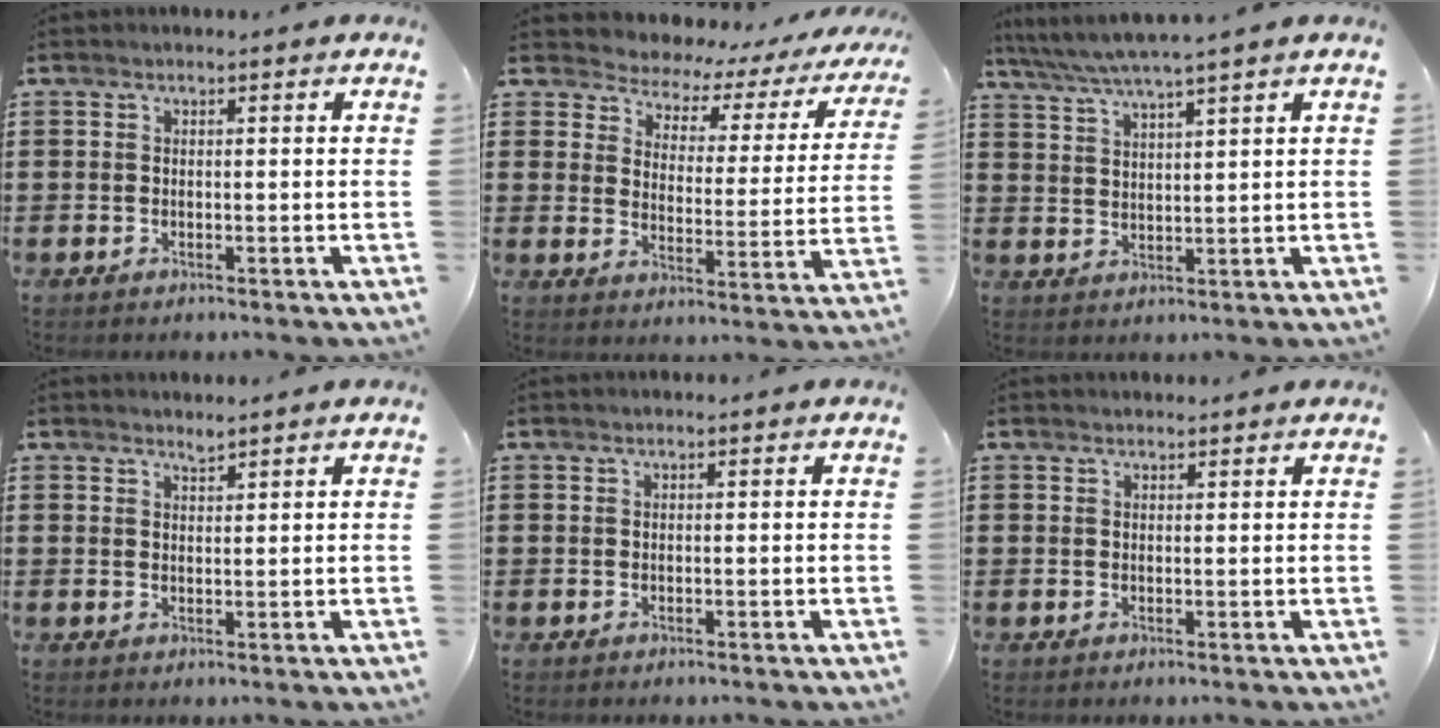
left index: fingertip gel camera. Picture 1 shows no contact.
{"total": 3.3, "force": [3.0, 1.2, 0.4], "torque": [-0.034, -0.028, 0.043]}
{"total": 4.5, "force": [3.9, -0.6, 2.2], "torque": [-0.055, -0.019, 0.066]}
{"total": 1.4, "force": [1.3, 0.1, 0.2], "torque": [-0.008, -0.001, 0.025]}
{"total": 0.0}
{"total": 1.0, "force": [1.0, 0.1, 0.0], "torque": [-0.003, 0.000, 0.021]}